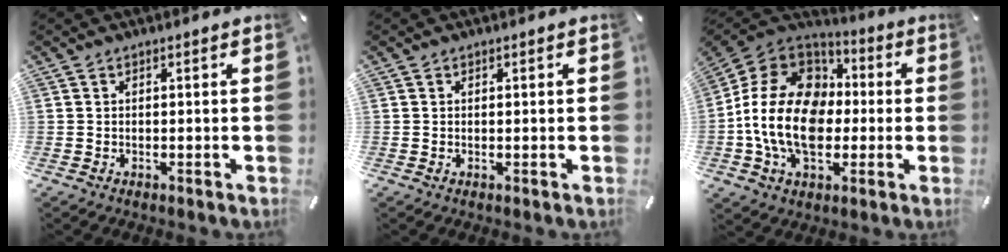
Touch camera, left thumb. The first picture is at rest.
{"total": 0.0}
{"total": 19.4, "force": [-3.1, 14.7, 12.2], "torque": [-0.259, 0.026, -0.057]}